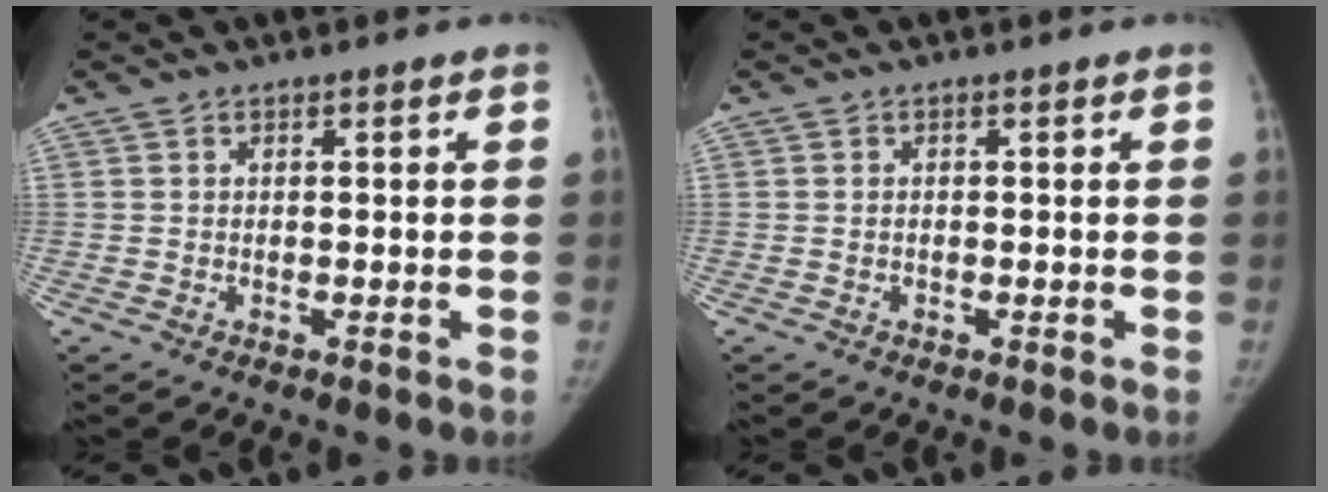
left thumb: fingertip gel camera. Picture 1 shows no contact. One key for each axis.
{"total": 0.0}